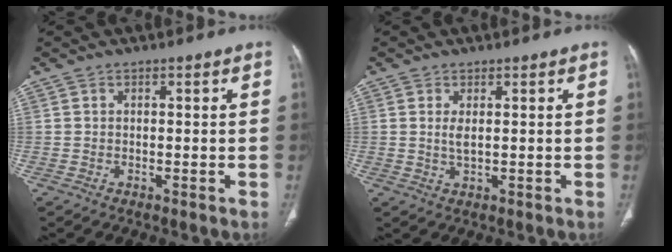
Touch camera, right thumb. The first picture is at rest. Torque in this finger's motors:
{"motor_torque": [-0.25, 0.16, -0.04, 0.59, -0.05]}